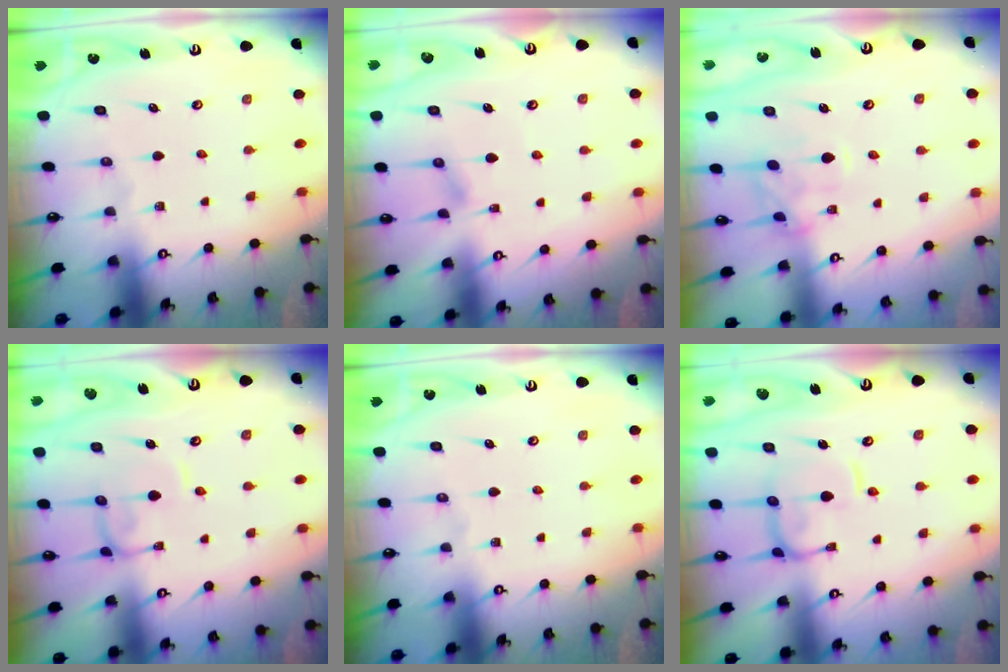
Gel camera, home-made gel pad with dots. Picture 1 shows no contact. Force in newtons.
{"total": 1.1, "press": 1.0, "slide": 0.4}
{"total": 0.0}
{"total": 0.9, "press": 0.9, "slide": 0.4}
{"total": 0.0}
{"total": 4.7, "press": 4.7, "slide": 0.7}